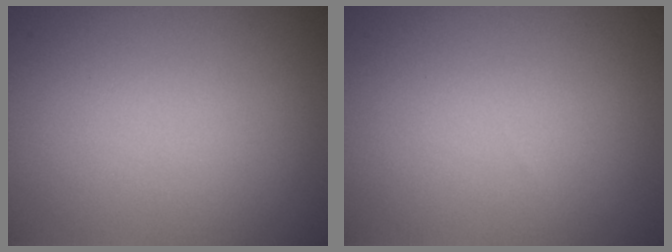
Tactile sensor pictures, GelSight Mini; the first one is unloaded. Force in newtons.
{"total": 0.0}